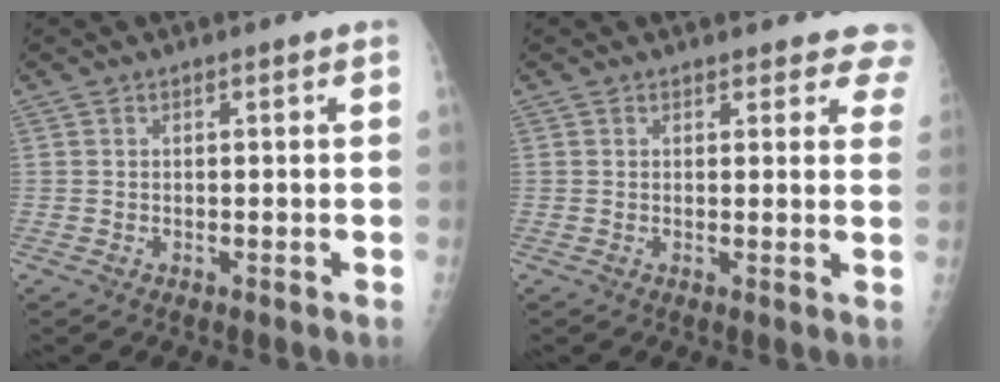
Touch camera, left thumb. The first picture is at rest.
{"total": 5.4, "force": [4.9, 2.2, 0.7], "torque": [0.039, -0.019, 0.028]}